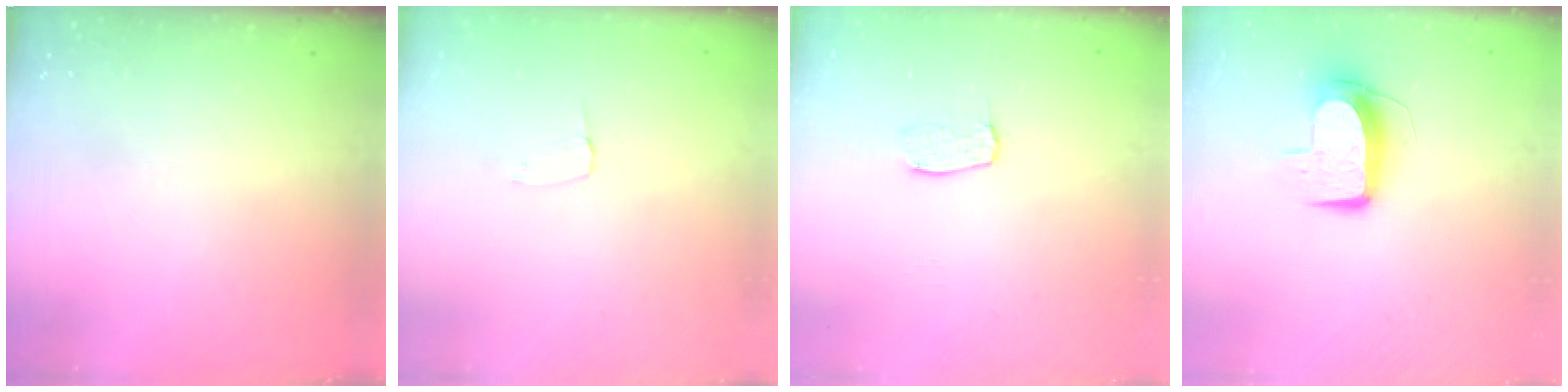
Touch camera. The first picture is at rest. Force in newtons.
{"total": 2.6, "press": 2.6, "slide": 0.2}
{"total": 3.6, "press": 3.6, "slide": 0.3}
{"total": 10.0, "press": 9.9, "slide": 0.8}